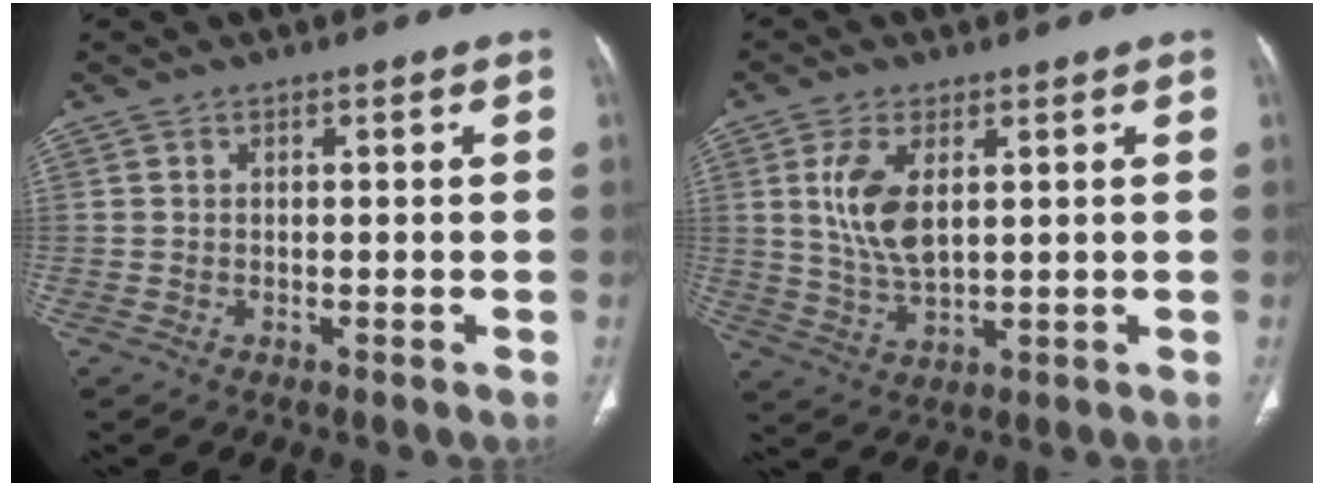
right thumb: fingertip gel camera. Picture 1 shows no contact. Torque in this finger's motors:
{"motor_torque": [0.30, 0.08, 0.27, 0.27, 0.31]}